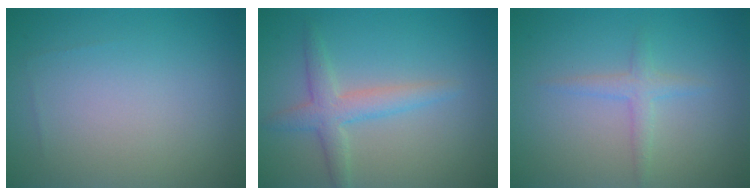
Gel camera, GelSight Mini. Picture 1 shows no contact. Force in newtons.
{"total": 3.0, "press": 3.0, "slide": 0.1}
{"total": 1.6, "press": 1.6, "slide": 0.1}